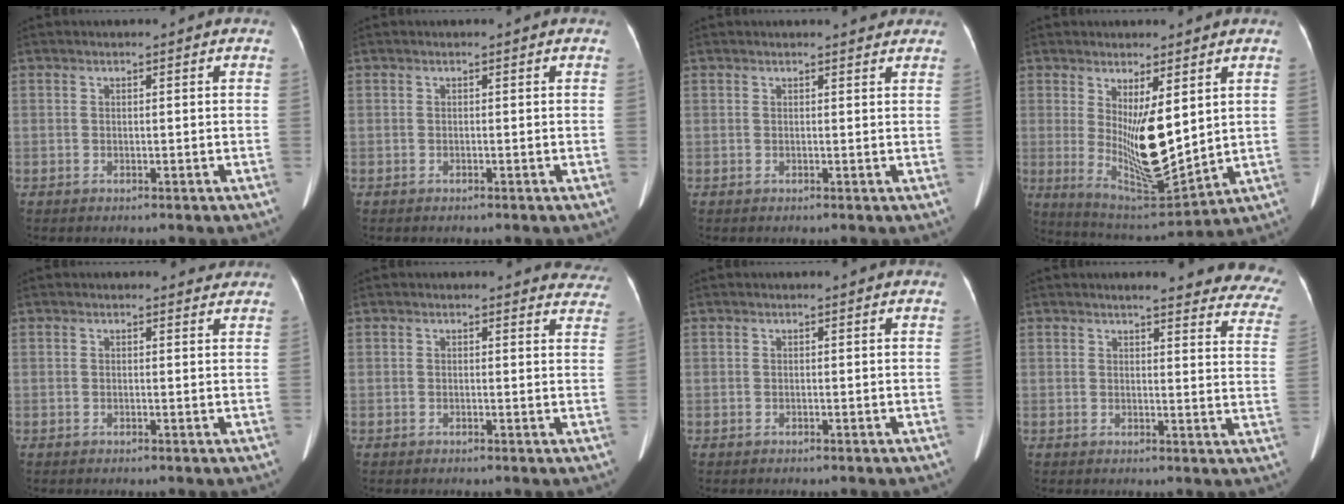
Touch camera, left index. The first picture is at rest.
{"total": 0.0}
{"total": 3.1, "force": [2.9, 0.6, 0.9], "torque": [-0.012, 0.004, 0.026]}
{"total": 10.9, "force": [2.0, 2.5, 10.4], "torque": [-0.184, -0.028, 0.051]}
{"total": 1.4, "force": [1.3, 0.5, -0.1], "torque": [-0.003, -0.005, 0.005]}
{"total": 5.5, "force": [5.1, 1.9, -0.1], "torque": [0.034, -0.021, 0.016]}
{"total": 0.0}
{"total": 20.3, "force": [18.7, 3.2, 7.1], "torque": [-0.059, -0.067, 0.188]}